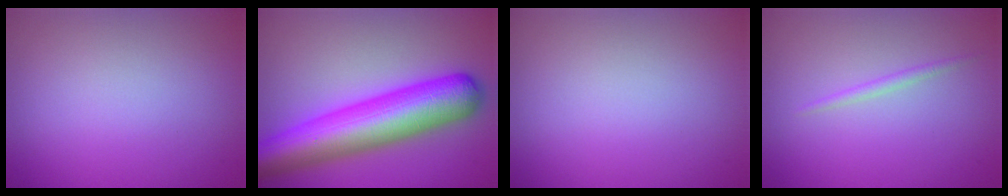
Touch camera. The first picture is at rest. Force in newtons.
{"total": 10.6, "press": 10.6, "slide": 0.3}
{"total": 0.0}
{"total": 0.8, "press": 0.8, "slide": 0.0}